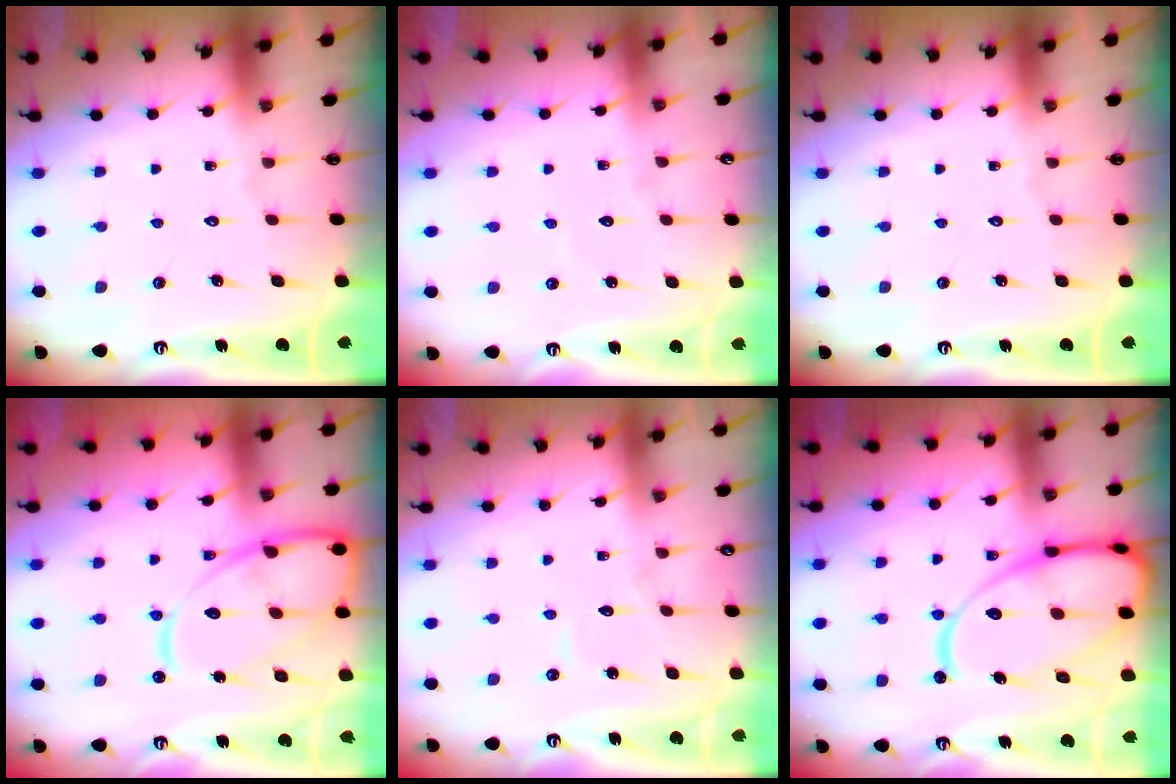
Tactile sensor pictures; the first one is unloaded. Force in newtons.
{"total": 2.9, "press": 2.9, "slide": 0.2}
{"total": 0.0}
{"total": 16.8, "press": 16.8, "slide": 1.5}
{"total": 4.8, "press": 4.7, "slide": 0.4}
{"total": 19.6, "press": 19.5, "slide": 1.9}